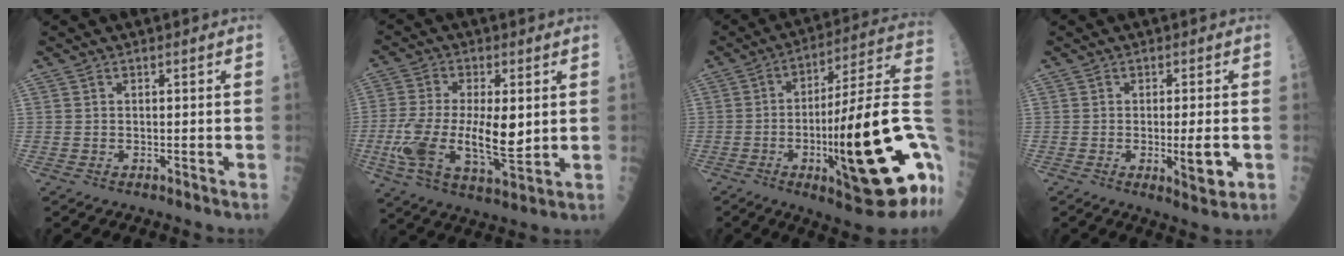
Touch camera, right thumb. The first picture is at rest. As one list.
[{"total": 15.6, "force": [-0.5, 6.2, 14.3], "torque": [-0.284, -0.015, -0.005]}, {"total": 27.1, "force": [-6.9, 4.7, 25.8], "torque": [-0.355, 0.010, -0.099]}, {"total": 5.5, "force": [-1.0, 1.2, 5.3], "torque": [-0.074, -0.011, -0.010]}]